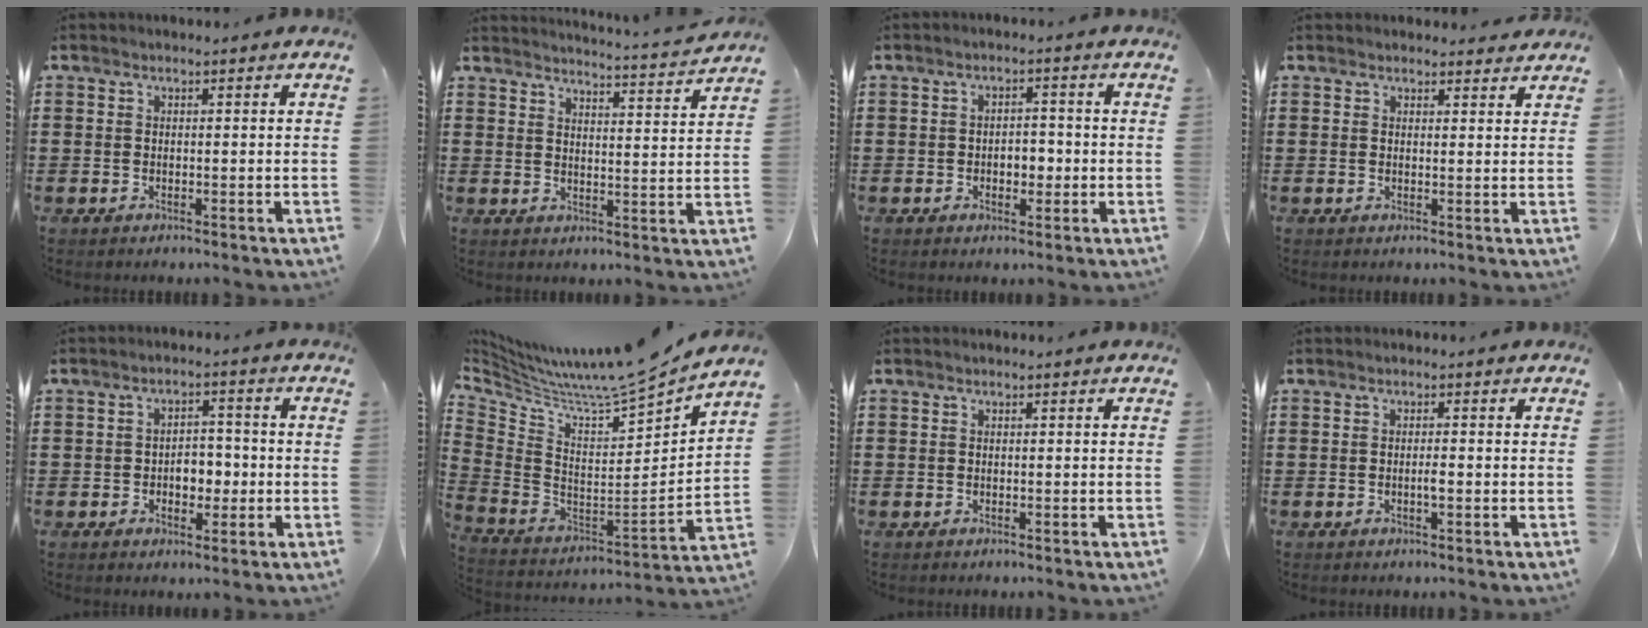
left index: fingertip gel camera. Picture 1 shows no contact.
{"total": 3.4, "force": [3.3, -0.7, 0.6], "torque": [-0.020, -0.033, 0.051]}
{"total": 3.0, "force": [-0.8, 1.9, 2.1], "torque": [-0.037, 0.002, -0.020]}
{"total": 1.7, "force": [1.6, 0.5, 0.1], "torque": [0.002, -0.001, 0.030]}
{"total": 4.1, "force": [-0.9, 2.8, 2.9], "torque": [-0.046, 0.001, -0.025]}
{"total": 6.6, "force": [6.2, -1.0, 2.0], "torque": [-0.075, -0.067, 0.089]}
{"total": 0.0}
{"total": 1.4, "force": [-0.3, 0.3, 1.3], "torque": [-0.026, -0.002, -0.006]}